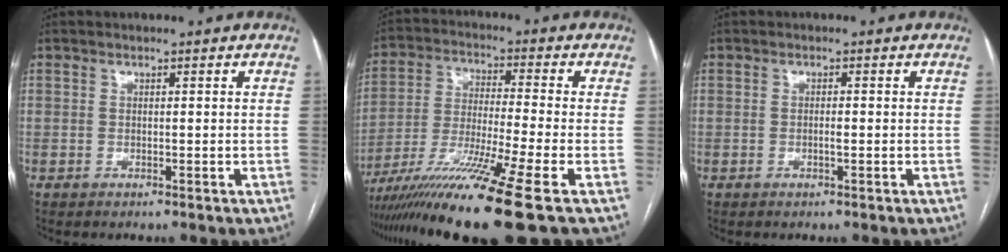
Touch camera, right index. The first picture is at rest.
{"total": 15.5, "force": [-10.4, -2.1, 11.3], "torque": [-0.212, -0.040, -0.188]}
{"total": 1.0, "force": [-0.2, 0.1, 1.0], "torque": [-0.018, 0.000, -0.003]}